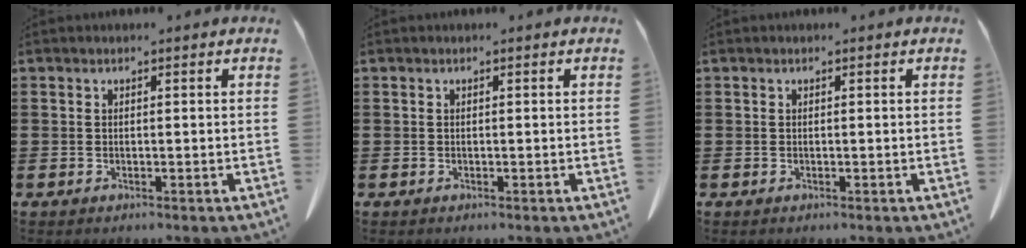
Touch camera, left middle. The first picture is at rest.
{"total": 0.0}
{"total": 0.0}